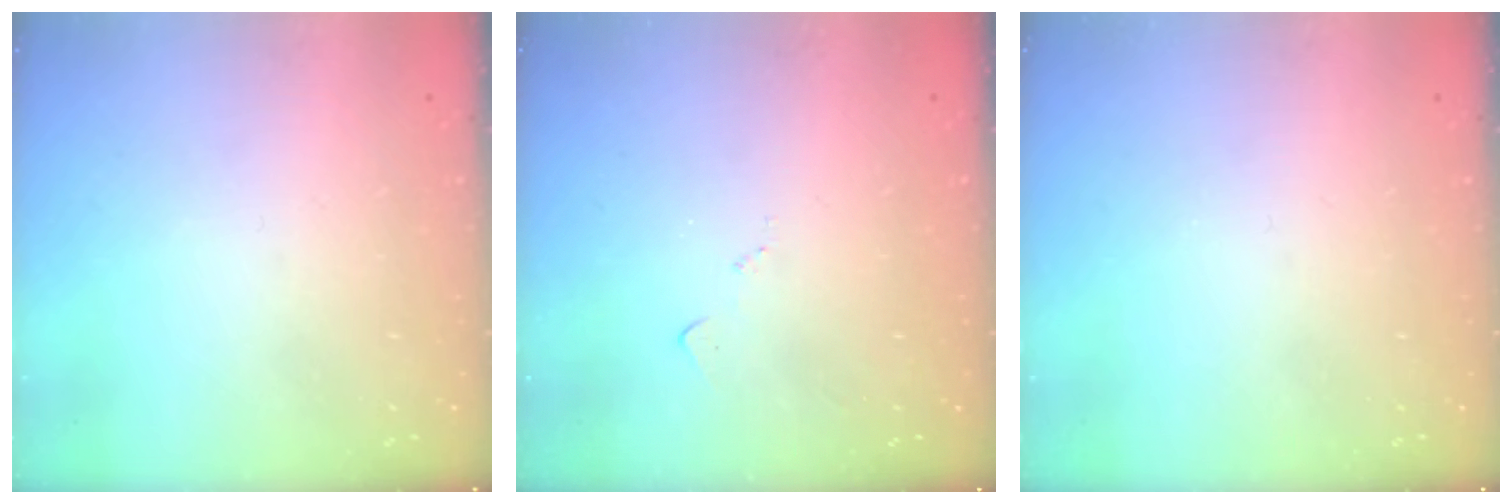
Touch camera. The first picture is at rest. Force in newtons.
{"total": 5.1, "press": 5.1, "slide": 0.6}
{"total": 0.0}